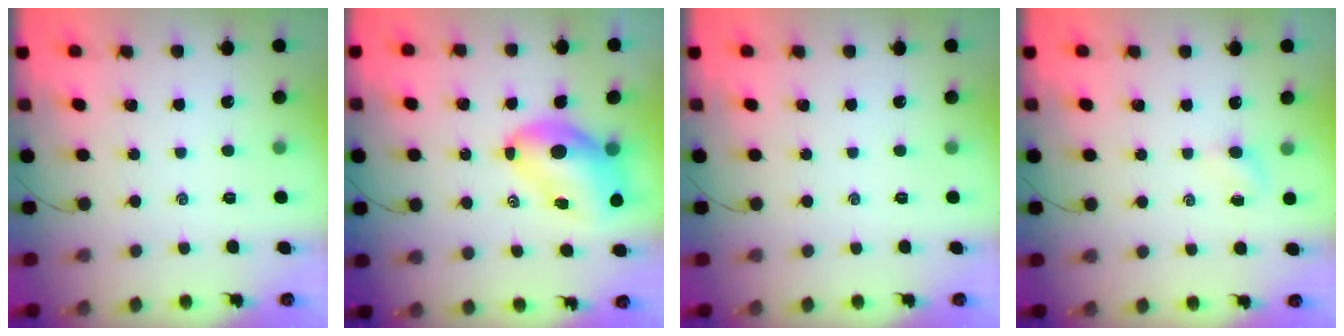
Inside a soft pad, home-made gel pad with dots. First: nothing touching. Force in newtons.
{"total": 10.0, "press": 9.5, "slide": 3.1}
{"total": 0.0}
{"total": 2.9, "press": 2.7, "slide": 1.1}